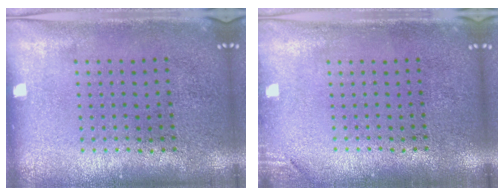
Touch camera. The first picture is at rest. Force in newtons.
{"total": 1.1, "press": 1.1, "slide": 0.3}